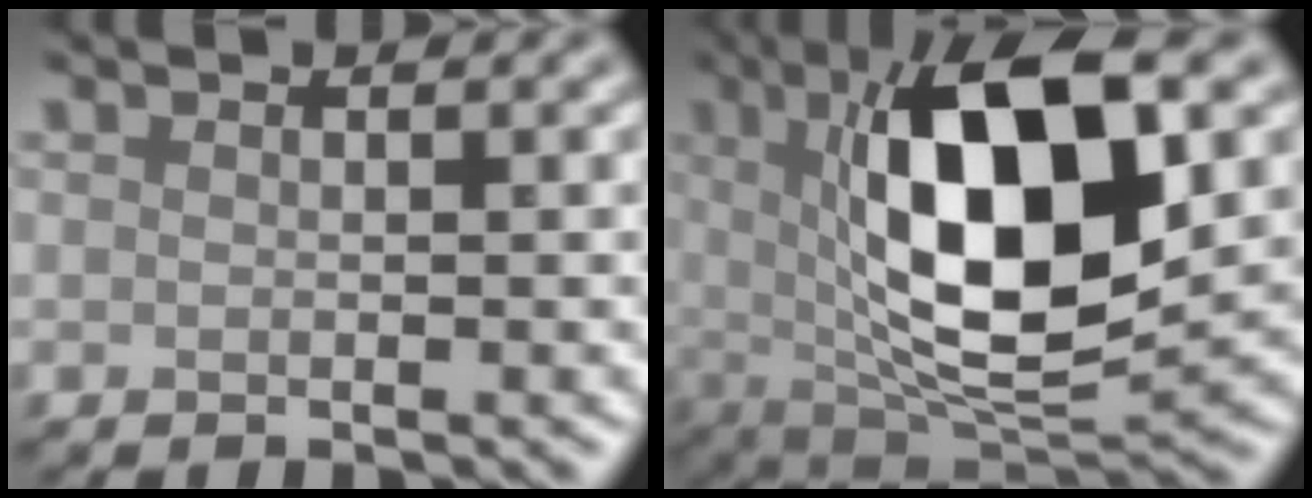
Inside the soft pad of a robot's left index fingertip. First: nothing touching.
{"total": 13.4, "force": [2.3, 5.1, 12.2], "torque": [-0.195, 0.004, 0.033]}